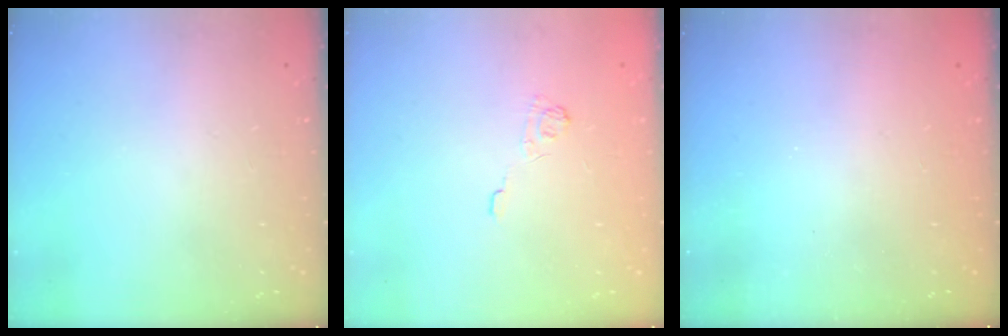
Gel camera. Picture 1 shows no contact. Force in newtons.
{"total": 2.5, "press": 2.1, "slide": 1.3}
{"total": 2.5, "press": 2.4, "slide": 0.8}